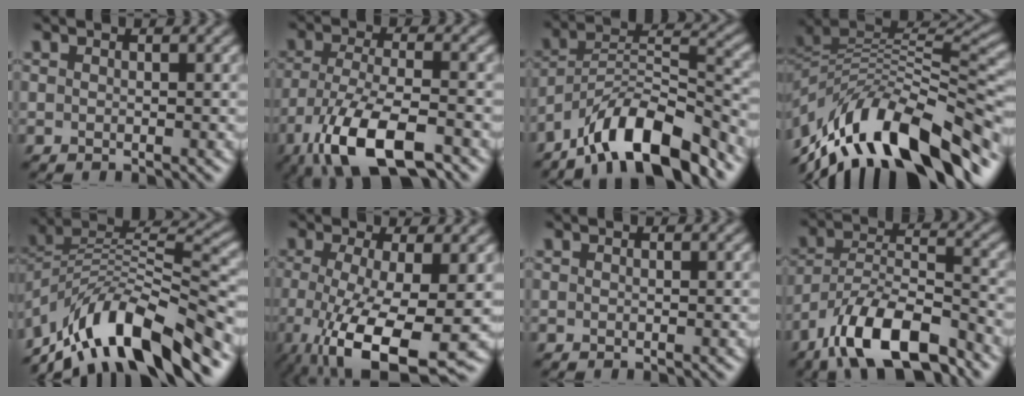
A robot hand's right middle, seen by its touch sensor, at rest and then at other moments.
{"total": 9.7, "force": [-5.7, 3.5, 7.0], "torque": [-0.139, -0.014, -0.106]}
{"total": 10.9, "force": [-8.0, 3.2, 6.6], "torque": [-0.104, 0.014, -0.156]}
{"total": 12.7, "force": [-7.4, 5.6, 8.7], "torque": [-0.155, 0.030, -0.126]}
{"total": 11.8, "force": [-8.3, 3.7, 7.6], "torque": [-0.126, 0.016, -0.153]}
{"total": 9.8, "force": [-3.5, 2.8, 8.7], "torque": [-0.161, -0.024, -0.053]}
{"total": 0.0}
{"total": 10.7, "force": [-7.6, 3.6, 6.7], "torque": [-0.110, 0.010, -0.146]}